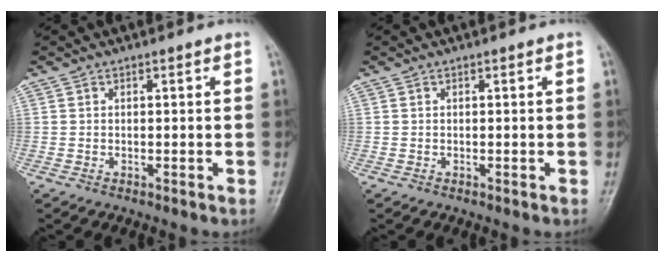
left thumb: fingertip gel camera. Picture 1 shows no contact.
{"total": 0.0}